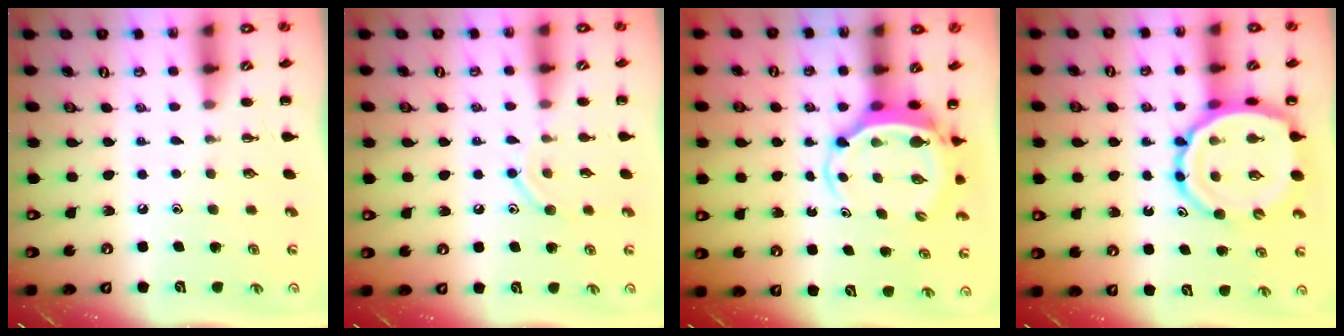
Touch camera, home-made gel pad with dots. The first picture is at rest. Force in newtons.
{"total": 8.5, "press": 8.4, "slide": 1.4}
{"total": 5.1, "press": 5.0, "slide": 1.0}
{"total": 14.6, "press": 14.2, "slide": 3.5}